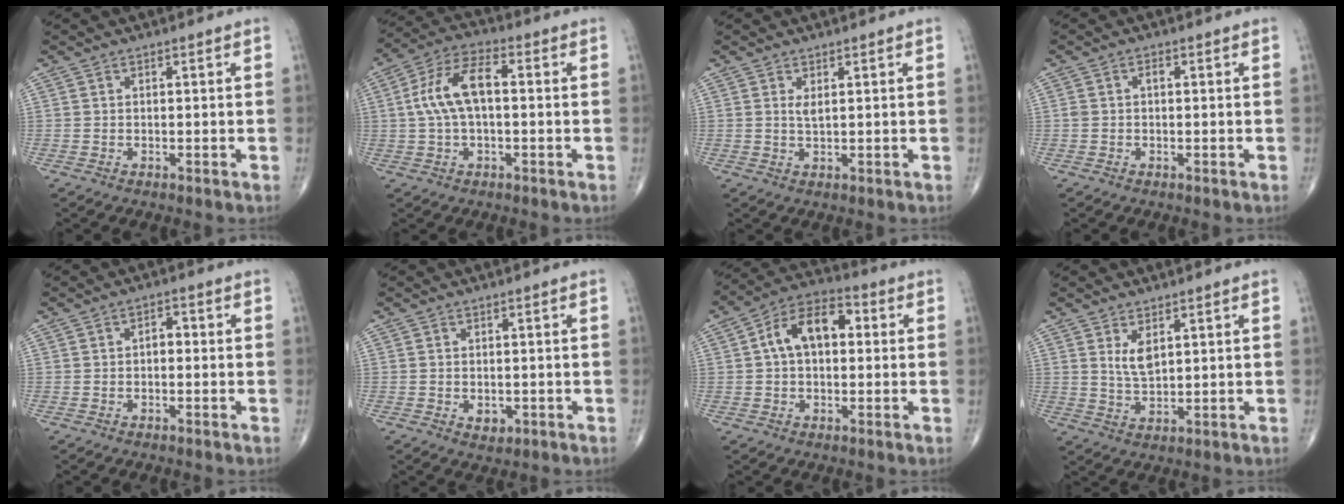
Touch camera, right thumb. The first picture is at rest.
{"total": 10.4, "force": [0.7, 5.0, 9.1], "torque": [-0.186, 0.033, 0.008]}
{"total": 1.4, "force": [0.7, 0.4, 1.2], "torque": [-0.022, -0.007, 0.015]}
{"total": 1.5, "force": [0.1, 0.9, 1.2], "torque": [-0.023, 0.006, 0.001]}
{"total": 2.3, "force": [-0.1, 1.4, 1.8], "torque": [-0.018, 0.013, -0.007]}
{"total": 2.3, "force": [-0.5, 1.6, 1.5], "torque": [-0.012, -0.001, -0.002]}
{"total": 11.3, "force": [1.6, 6.9, 8.7], "torque": [-0.138, 0.032, 0.017]}
{"total": 4.2, "force": [1.8, 1.9, 3.3], "torque": [-0.055, -0.017, 0.040]}